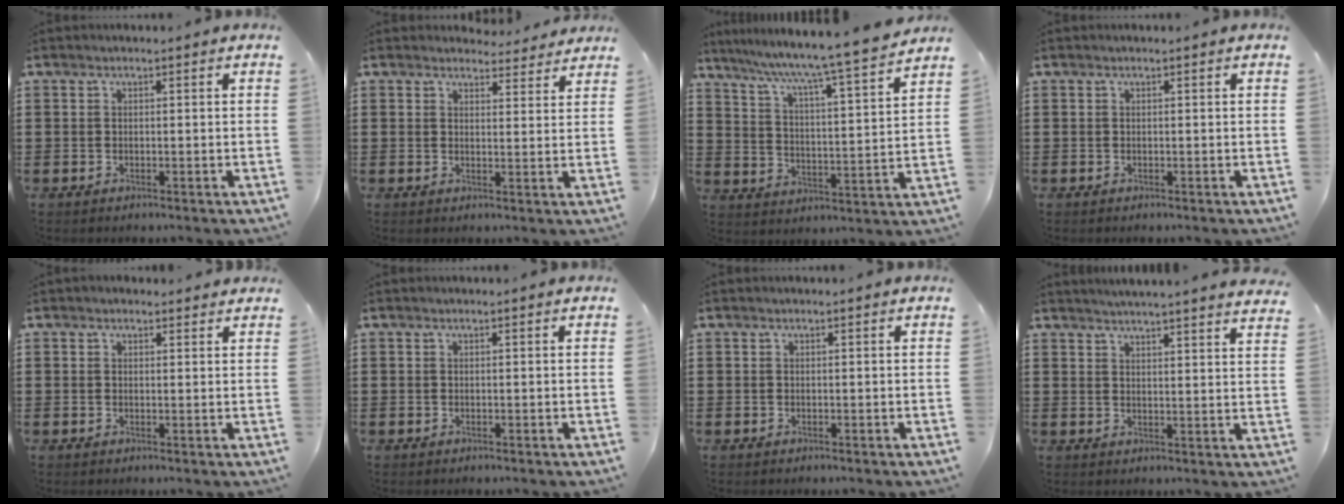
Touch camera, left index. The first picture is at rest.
{"total": 3.6, "force": [3.5, 0.8, 0.5], "torque": [-0.003, -0.018, 0.062]}
{"total": 6.7, "force": [5.8, -1.2, 3.1], "torque": [-0.085, -0.052, 0.085]}
{"total": 0.0}
{"total": 1.2, "force": [1.1, 0.6, 0.2], "torque": [-0.006, 0.005, 0.021]}
{"total": 0.0}
{"total": 0.0}
{"total": 3.7, "force": [3.6, -1.0, 0.4], "torque": [-0.019, -0.020, 0.062]}